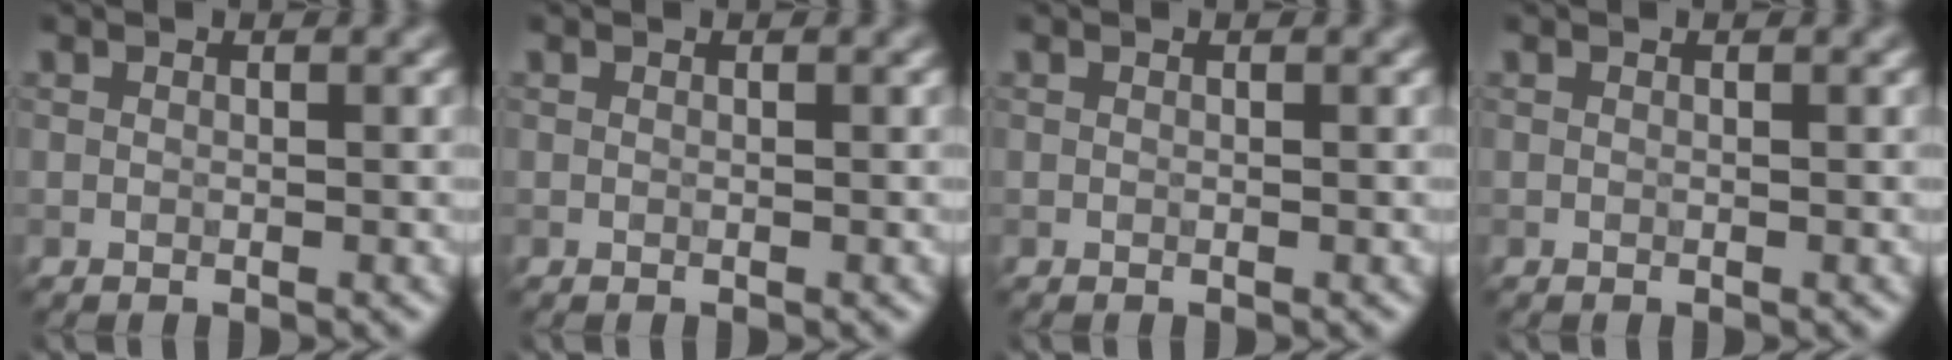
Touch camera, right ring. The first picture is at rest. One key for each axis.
{"total": 0.0}
{"total": 0.0}
{"total": 0.0}